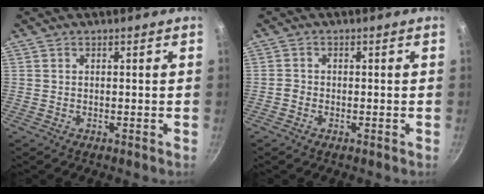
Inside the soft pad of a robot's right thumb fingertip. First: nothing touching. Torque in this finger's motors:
{"motor_torque": [0.27, 0.10, -0.21, -0.09, 0.03]}